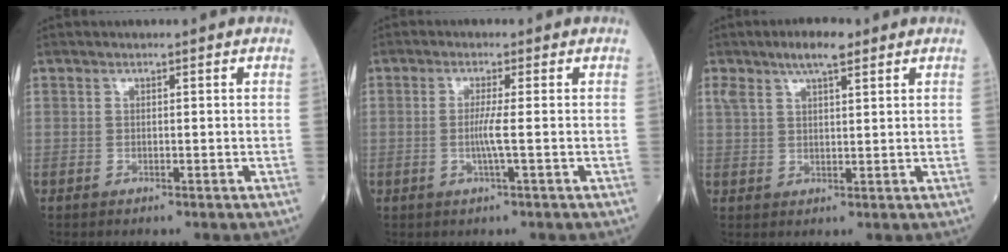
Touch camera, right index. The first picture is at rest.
{"total": 3.0, "force": [-0.3, -0.6, 3.0], "torque": [-0.062, -0.004, -0.008]}
{"total": 5.6, "force": [3.9, 1.4, 3.8], "torque": [-0.076, 0.014, 0.068]}